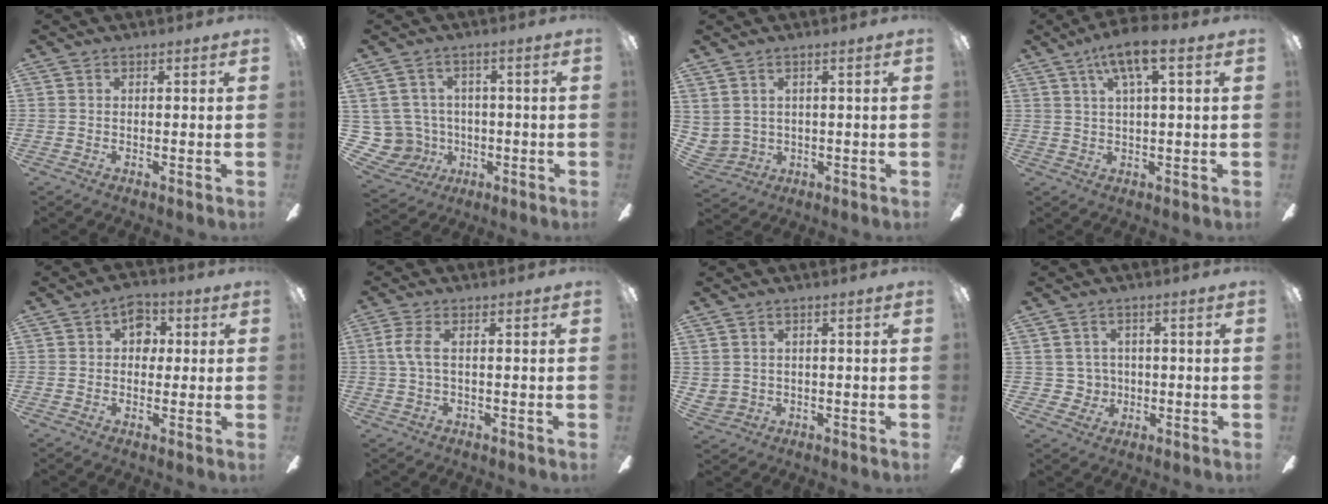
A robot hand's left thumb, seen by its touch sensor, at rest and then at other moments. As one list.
[{"total": 8.1, "force": [0.0, 7.9, 1.6], "torque": [-0.085, 0.000, 0.010]}, {"total": 3.2, "force": [2.2, 2.4, 0.2], "torque": [-0.017, -0.010, 0.042]}, {"total": 8.1, "force": [4.1, 1.9, 6.7], "torque": [-0.116, -0.008, 0.069]}, {"total": 5.9, "force": [1.6, 4.5, 3.4], "torque": [-0.034, 0.004, 0.022]}, {"total": 4.5, "force": [0.3, 1.5, 4.2], "torque": [-0.095, 0.000, 0.001]}, {"total": 1.9, "force": [1.2, 1.4, 0.3], "torque": [-0.009, -0.001, 0.022]}, {"total": 3.9, "force": [0.8, 3.8, 0.1], "torque": [-0.010, 0.003, 0.015]}]